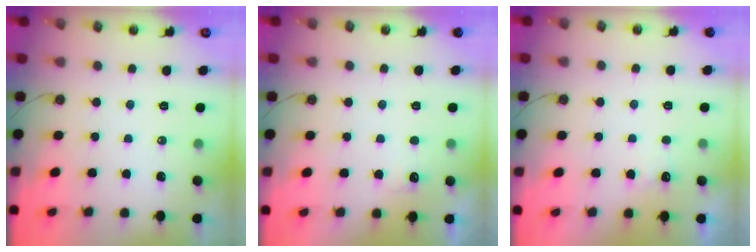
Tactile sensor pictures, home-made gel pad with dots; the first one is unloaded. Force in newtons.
{"total": 5.2, "press": 5.0, "slide": 1.1}
{"total": 3.2, "press": 3.1, "slide": 0.8}